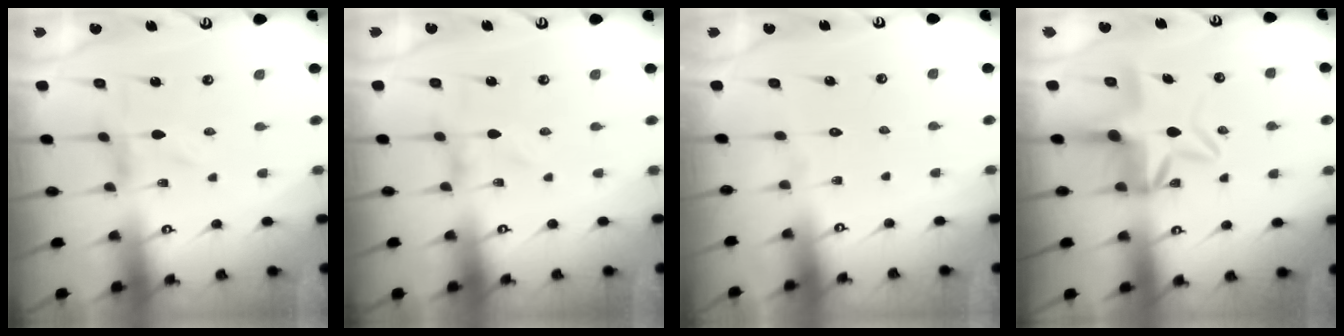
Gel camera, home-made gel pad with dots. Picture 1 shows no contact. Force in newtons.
{"total": 0.0}
{"total": 1.5, "press": 1.5, "slide": 0.1}
{"total": 7.9, "press": 7.4, "slide": 2.6}